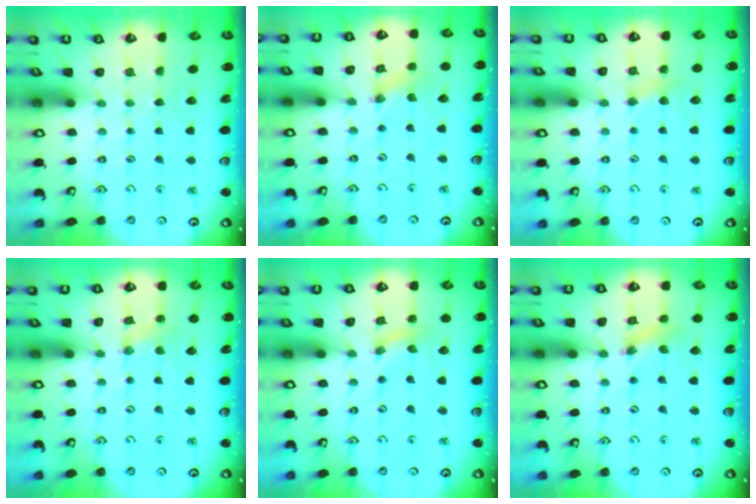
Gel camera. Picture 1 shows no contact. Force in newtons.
{"total": 0.0}
{"total": 3.0, "press": 2.9, "slide": 0.5}
{"total": 1.7, "press": 1.7, "slide": 0.3}
{"total": 0.0}
{"total": 2.3, "press": 2.3, "slide": 0.3}